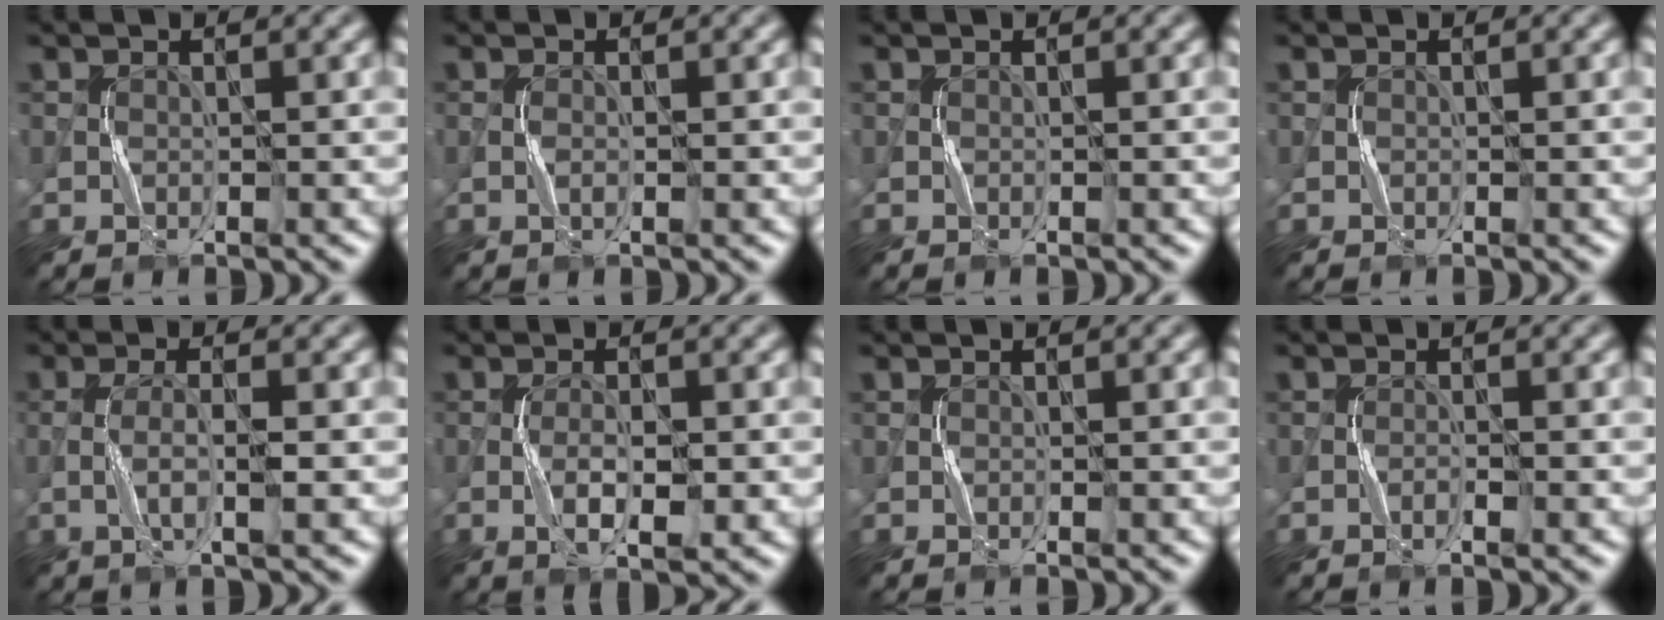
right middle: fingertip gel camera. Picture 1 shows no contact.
{"total": 0.6, "force": [-0.1, 0.2, 0.6], "torque": [-0.017, -0.001, -0.003]}
{"total": 0.0}
{"total": 0.0}
{"total": 3.0, "force": [-0.5, 0.6, 2.9], "torque": [-0.061, 0.000, -0.013]}
{"total": 3.2, "force": [-0.7, 1.0, 3.0], "torque": [-0.061, -0.003, -0.011]}
{"total": 0.0}
{"total": 1.0, "force": [-0.5, 0.1, 0.8], "torque": [-0.015, 0.001, -0.009]}